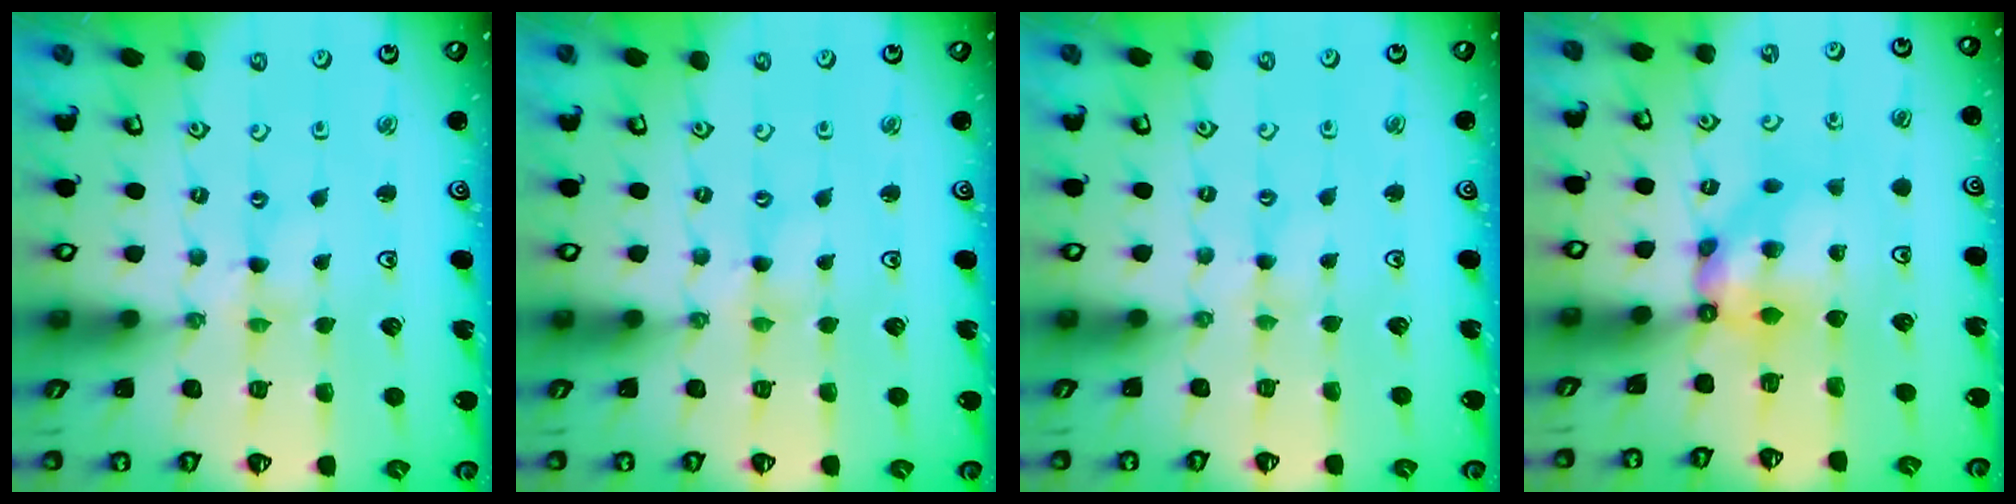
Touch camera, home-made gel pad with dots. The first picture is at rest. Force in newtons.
{"total": 0.0}
{"total": 2.1, "press": 2.0, "slide": 0.4}
{"total": 6.6, "press": 6.6, "slide": 0.6}